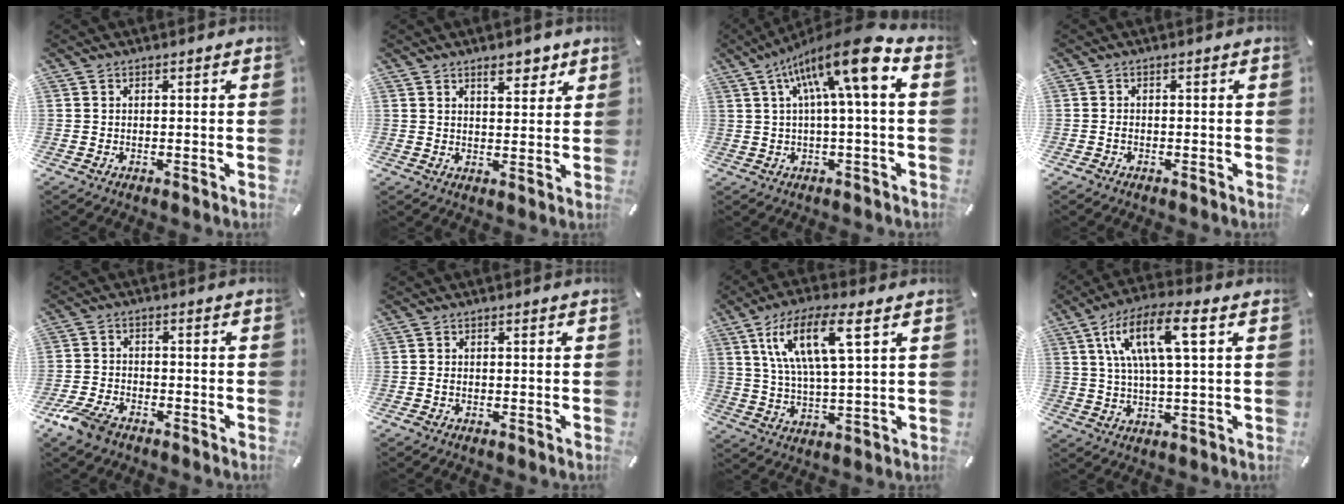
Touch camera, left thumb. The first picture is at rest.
{"total": 5.4, "force": [3.6, 2.6, 3.0], "torque": [-0.026, -0.017, 0.056]}
{"total": 16.1, "force": [5.4, 3.1, 14.9], "torque": [-0.243, -0.024, 0.079]}
{"total": 0.9, "force": [-0.7, 0.5, 0.4], "torque": [-0.010, 0.001, -0.013]}
{"total": 6.3, "force": [-4.5, 3.2, 2.9], "torque": [-0.073, 0.019, -0.088]}
{"total": 0.8, "force": [-0.6, 0.4, 0.4], "torque": [-0.009, -0.001, -0.011]}
{"total": 13.7, "force": [6.2, 3.9, 11.6], "torque": [-0.239, 0.001, 0.102]}
{"total": 12.9, "force": [4.5, 3.8, 11.5], "torque": [-0.234, 0.007, 0.075]}